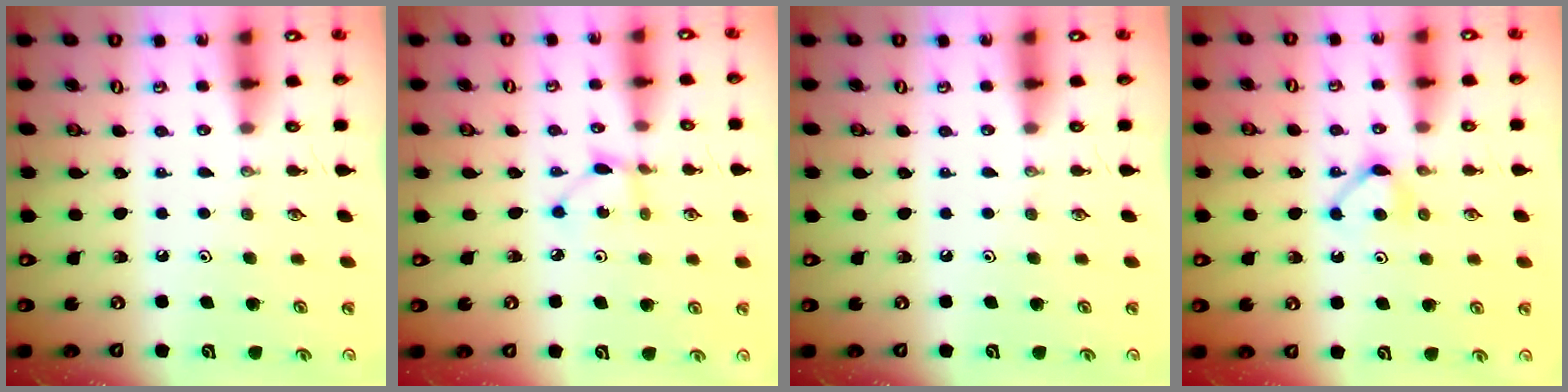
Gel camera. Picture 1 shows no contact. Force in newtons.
{"total": 2.4, "press": 2.4, "slide": 0.3}
{"total": 0.0}
{"total": 5.5, "press": 5.4, "slide": 0.7}